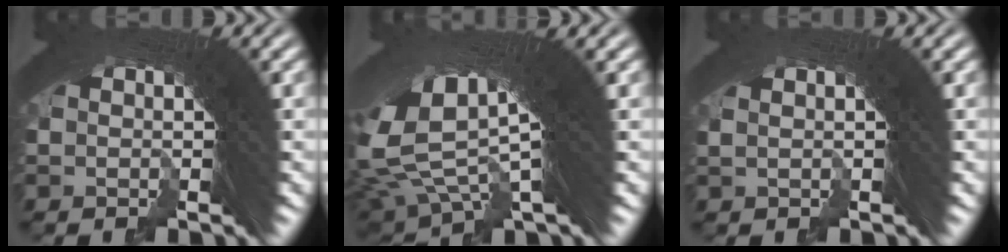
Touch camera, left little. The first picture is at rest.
{"total": 12.7, "force": [4.4, 7.1, 9.6], "torque": [-0.188, 0.005, 0.071]}
{"total": 1.4, "force": [0.7, -0.5, 1.0], "torque": [0.008, 0.016, 0.011]}